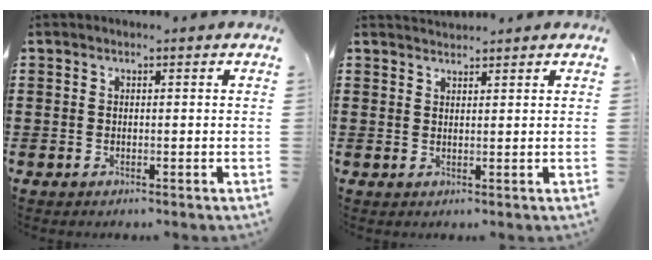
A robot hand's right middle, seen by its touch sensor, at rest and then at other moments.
{"total": 1.6, "force": [1.5, 0.1, -0.2], "torque": [-0.001, 0.002, 0.030]}